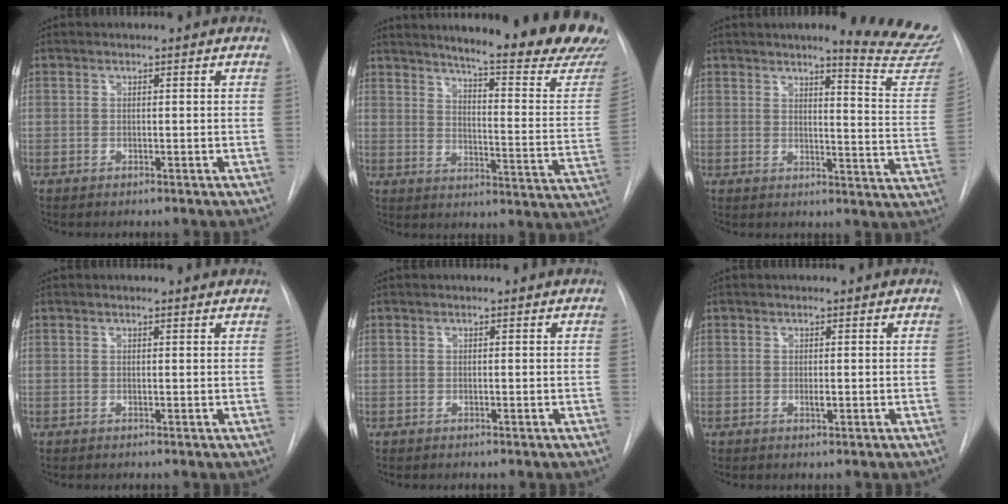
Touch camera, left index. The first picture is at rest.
{"total": 27.0, "force": [24.0, 1.5, 12.3], "torque": [-0.176, -0.126, 0.283]}
{"total": 15.2, "force": [14.3, -0.3, 5.2], "torque": [-0.054, -0.109, 0.145]}
{"total": 1.9, "force": [1.9, 0.1, 0.2], "torque": [-0.012, 0.000, 0.016]}
{"total": 0.5, "force": [0.5, 0.1, 0.0], "torque": [-0.001, 0.004, 0.004]}
{"total": 0.7, "force": [0.2, 0.2, 0.6], "torque": [-0.015, -0.002, 0.003]}